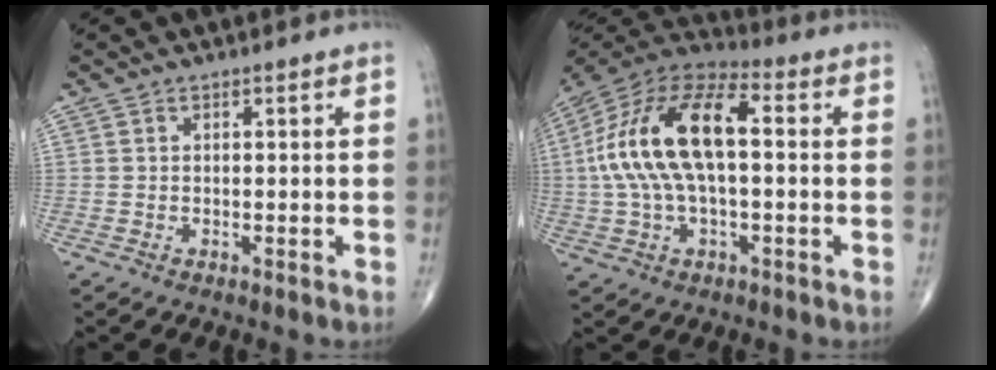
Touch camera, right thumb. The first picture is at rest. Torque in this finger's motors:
{"motor_torque": [0.98, 0.98, 1.75, 0.20, 0.66]}